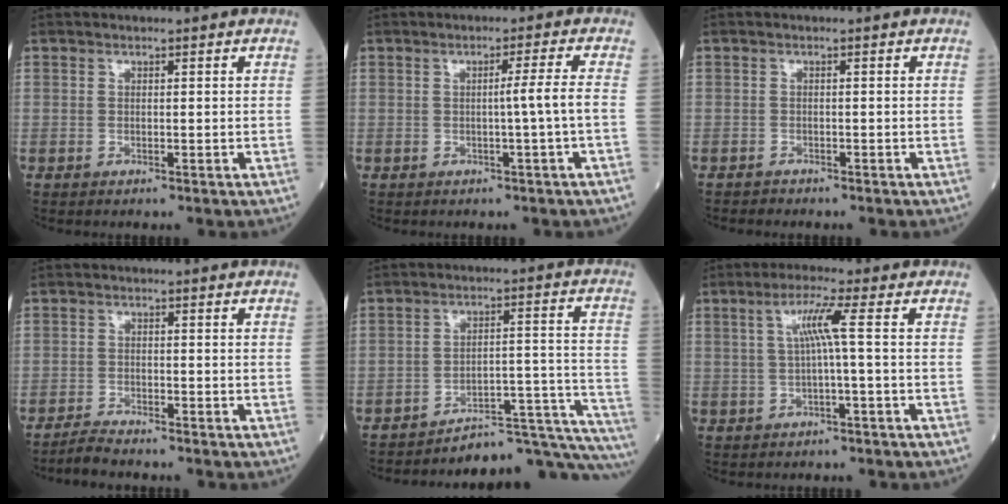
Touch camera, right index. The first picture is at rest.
{"total": 3.0, "force": [-0.6, -1.2, 2.7], "torque": [-0.042, 0.002, -0.010]}
{"total": 1.1, "force": [-1.0, 0.3, -0.1], "torque": [-0.004, 0.000, -0.019]}
{"total": 2.8, "force": [-2.7, -0.2, 0.5], "torque": [-0.015, -0.011, -0.052]}
{"total": 17.8, "force": [-17.4, 0.9, 4.0], "torque": [0.012, 0.052, -0.226]}
{"total": 4.5, "force": [0.4, -0.9, 4.4], "torque": [-0.085, 0.011, 0.011]}